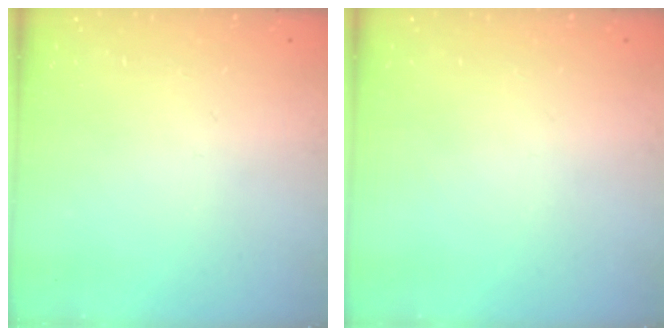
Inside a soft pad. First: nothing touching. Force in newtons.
{"total": 0.0}